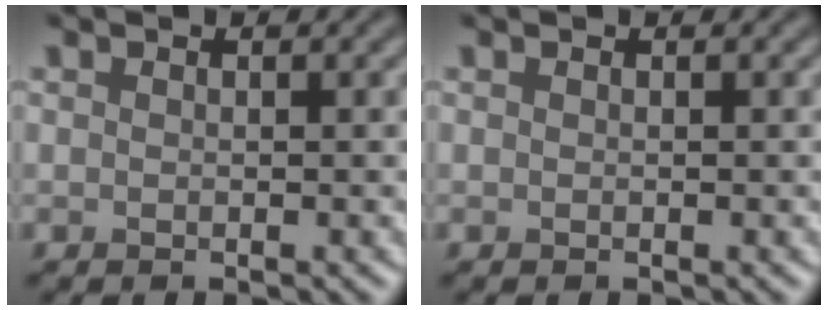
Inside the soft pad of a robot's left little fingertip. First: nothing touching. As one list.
[{"total": 0.0}]